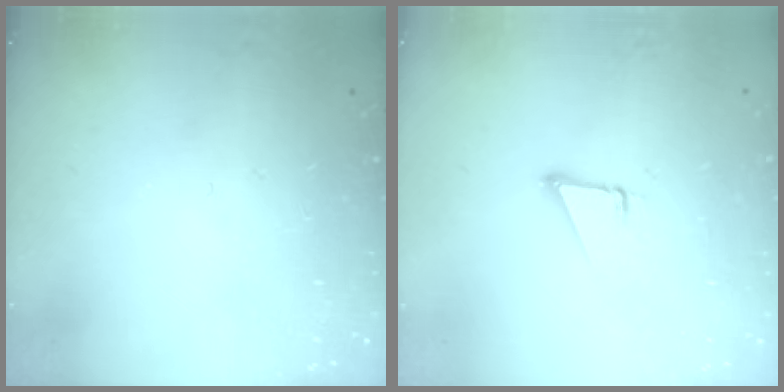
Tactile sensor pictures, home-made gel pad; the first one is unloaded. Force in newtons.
{"total": 1.9, "press": 1.9, "slide": 0.0}